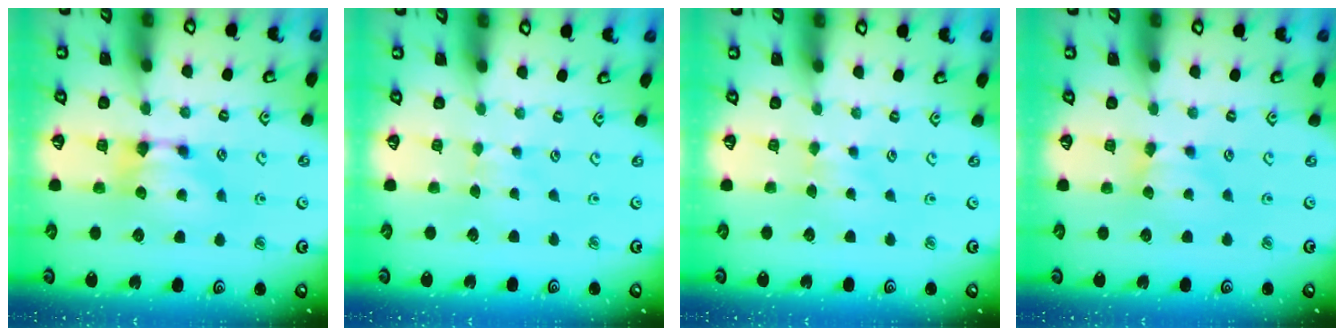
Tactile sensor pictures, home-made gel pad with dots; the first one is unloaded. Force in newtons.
{"total": 3.1, "press": 3.1, "slide": 0.3}
{"total": 2.5, "press": 2.5, "slide": 0.5}
{"total": 2.0, "press": 2.0, "slide": 0.5}